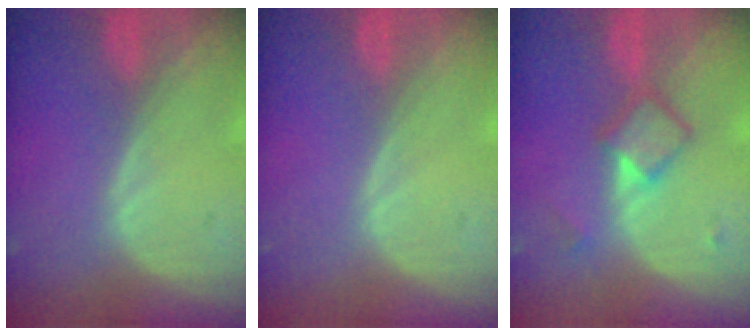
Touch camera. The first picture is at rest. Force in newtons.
{"total": 0.0}
{"total": 4.7, "press": 4.5, "slide": 1.2}